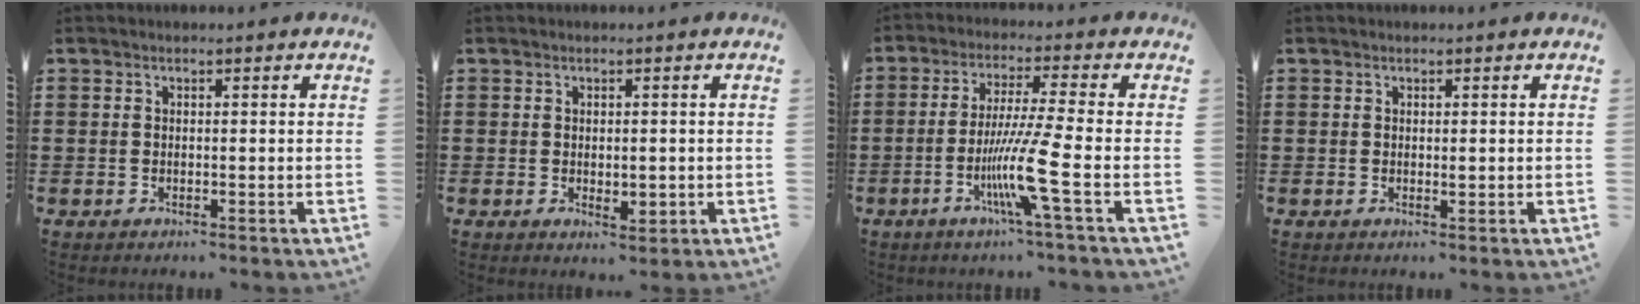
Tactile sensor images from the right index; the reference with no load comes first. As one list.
[{"total": 1.7, "force": [-0.1, 1.1, 1.3], "torque": [-0.025, 0.004, -0.002]}, {"total": 9.5, "force": [-3.4, -0.7, 8.8], "torque": [-0.183, -0.025, -0.071]}, {"total": 0.7, "force": [0.1, 0.3, 0.6], "torque": [-0.012, 0.001, 0.002]}]